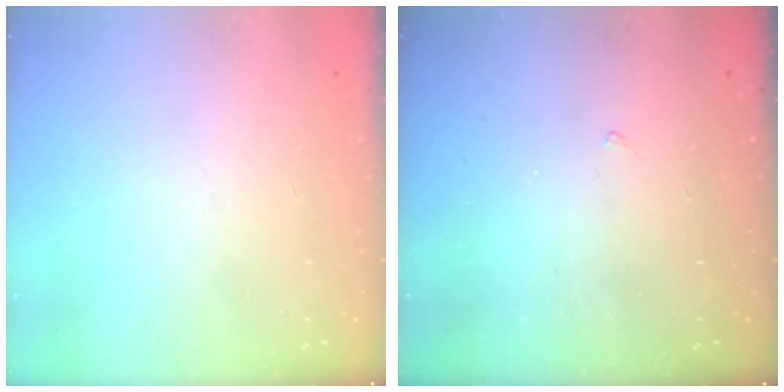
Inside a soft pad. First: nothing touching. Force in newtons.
{"total": 2.0, "press": 1.9, "slide": 0.3}